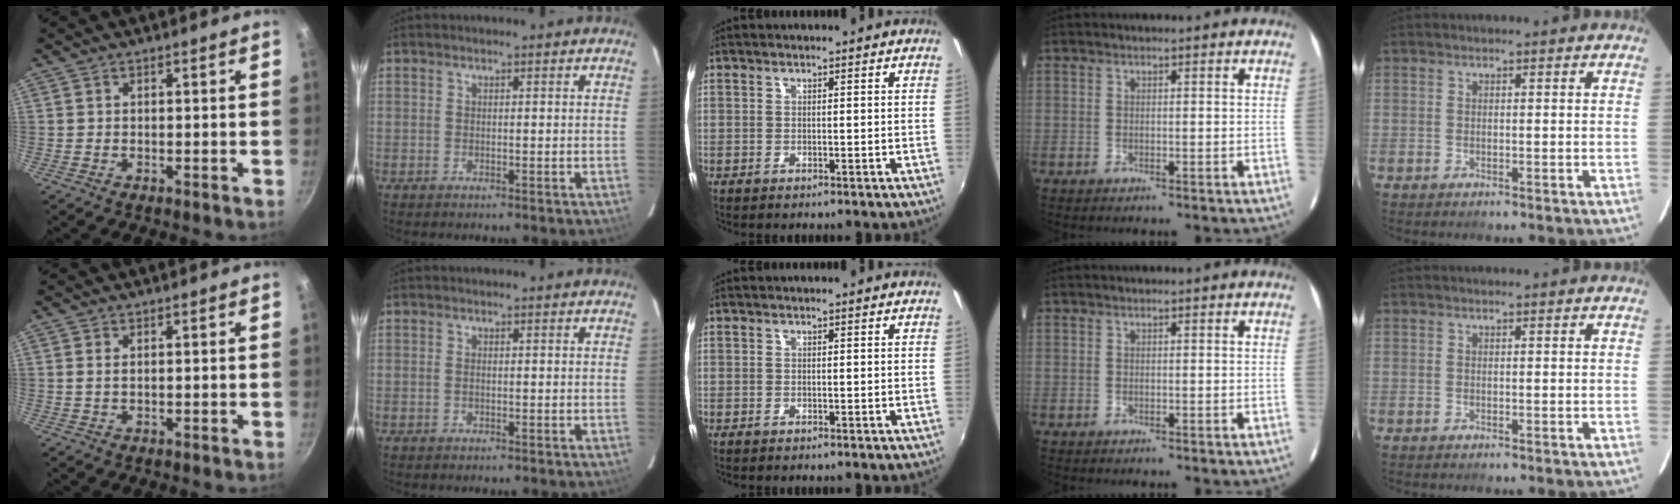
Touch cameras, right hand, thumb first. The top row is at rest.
{"thumb": {"total": 1.2, "force": [0.3, 0.6, 1.0], "torque": [-0.020, 0.000, 0.005]}, "index": {"total": 0.7, "force": [-0.1, 0.3, 0.6], "torque": [-0.013, 0.002, -0.003]}}